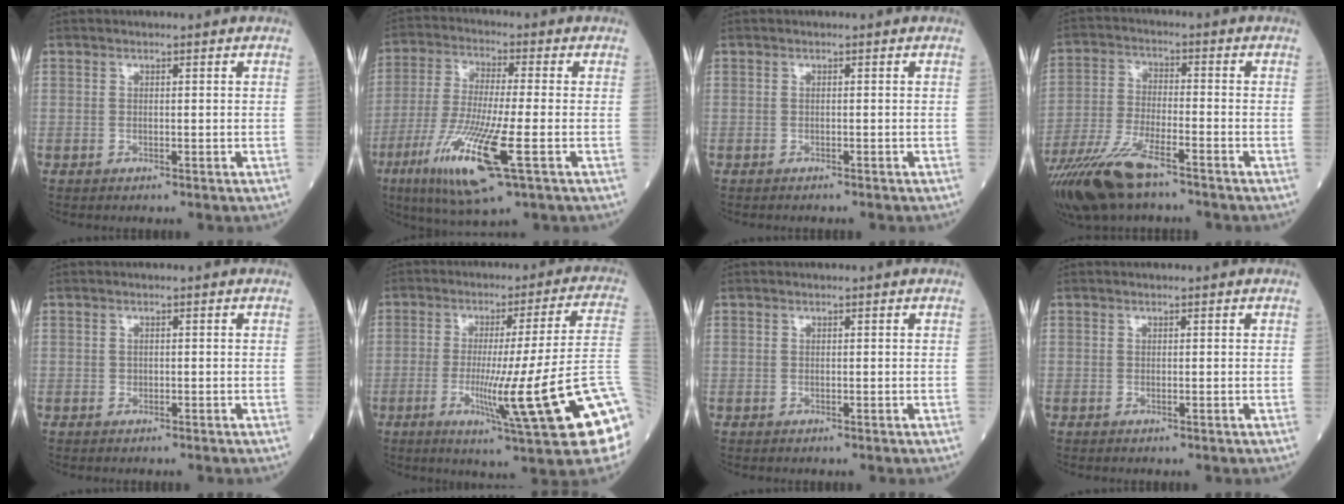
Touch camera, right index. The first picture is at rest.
{"total": 14.4, "force": [-5.7, 1.2, 13.2], "torque": [-0.272, -0.033, -0.102]}
{"total": 1.2, "force": [-1.1, 0.0, 0.4], "torque": [-0.009, -0.002, -0.014]}
{"total": 12.8, "force": [-9.2, 3.4, 8.1], "torque": [-0.165, -0.025, -0.173]}
{"total": 0.0}
{"total": 18.9, "force": [-8.1, 0.3, 17.1], "torque": [-0.249, -0.005, -0.125]}
{"total": 0.0}
{"total": 0.0}